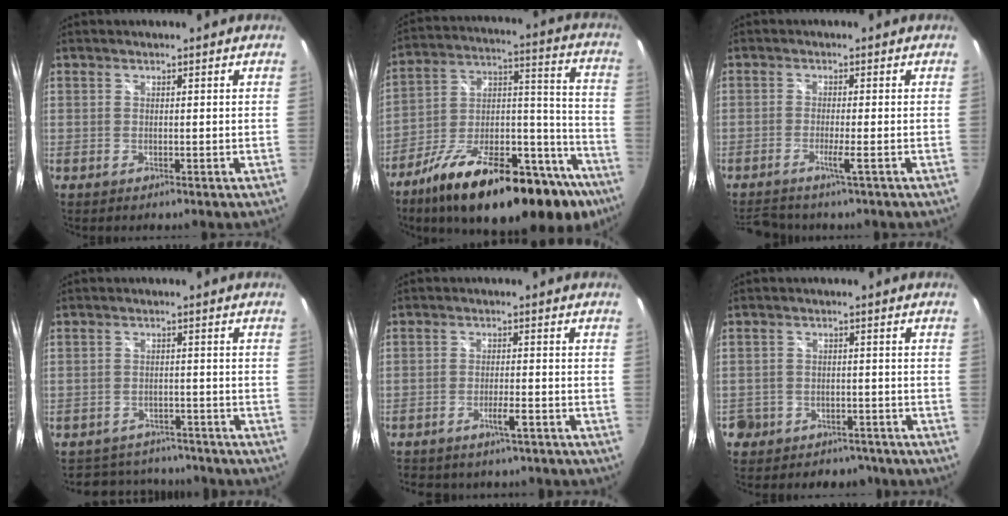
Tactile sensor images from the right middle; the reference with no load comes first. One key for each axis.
{"total": 31.6, "fx": -21.4, "fy": 10.9, "fz": 20.5, "tx": -0.289, "ty": 0.004, "tz": -0.314}
{"total": 5.0, "fx": -3.9, "fy": -0.1, "fz": 3.0, "tx": -0.067, "ty": -0.007, "tz": -0.071}
{"total": 10.5, "fx": -9.3, "fy": 4.3, "fz": 2.3, "tx": -0.057, "ty": 0.015, "tz": -0.123}
{"total": 4.6, "fx": -3.7, "fy": 1.3, "fz": 2.3, "tx": -0.049, "ty": 0.001, "tz": -0.055}
{"total": 8.1, "fx": -5.3, "fy": 5.8, "fz": 1.5, "tx": -0.047, "ty": 0.031, "tz": -0.067}